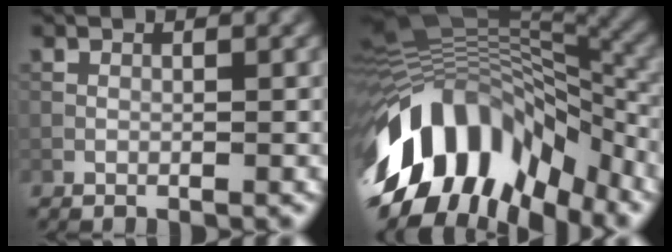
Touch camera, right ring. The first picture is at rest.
{"total": 15.0, "force": [-6.3, 8.6, 10.6], "torque": [-0.207, 0.022, -0.113]}